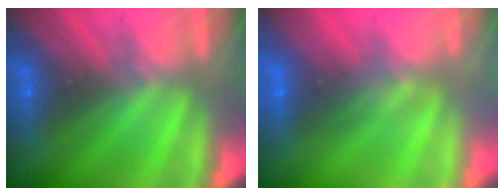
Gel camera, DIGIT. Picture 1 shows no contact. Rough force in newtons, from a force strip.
{"total": 1.6}